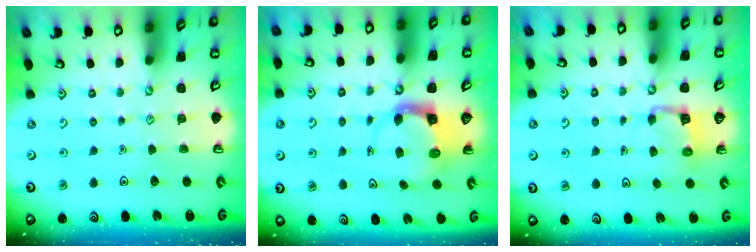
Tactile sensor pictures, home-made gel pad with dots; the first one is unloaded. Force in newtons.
{"total": 3.7, "press": 3.7, "slide": 0.6}
{"total": 2.8, "press": 2.8, "slide": 0.2}